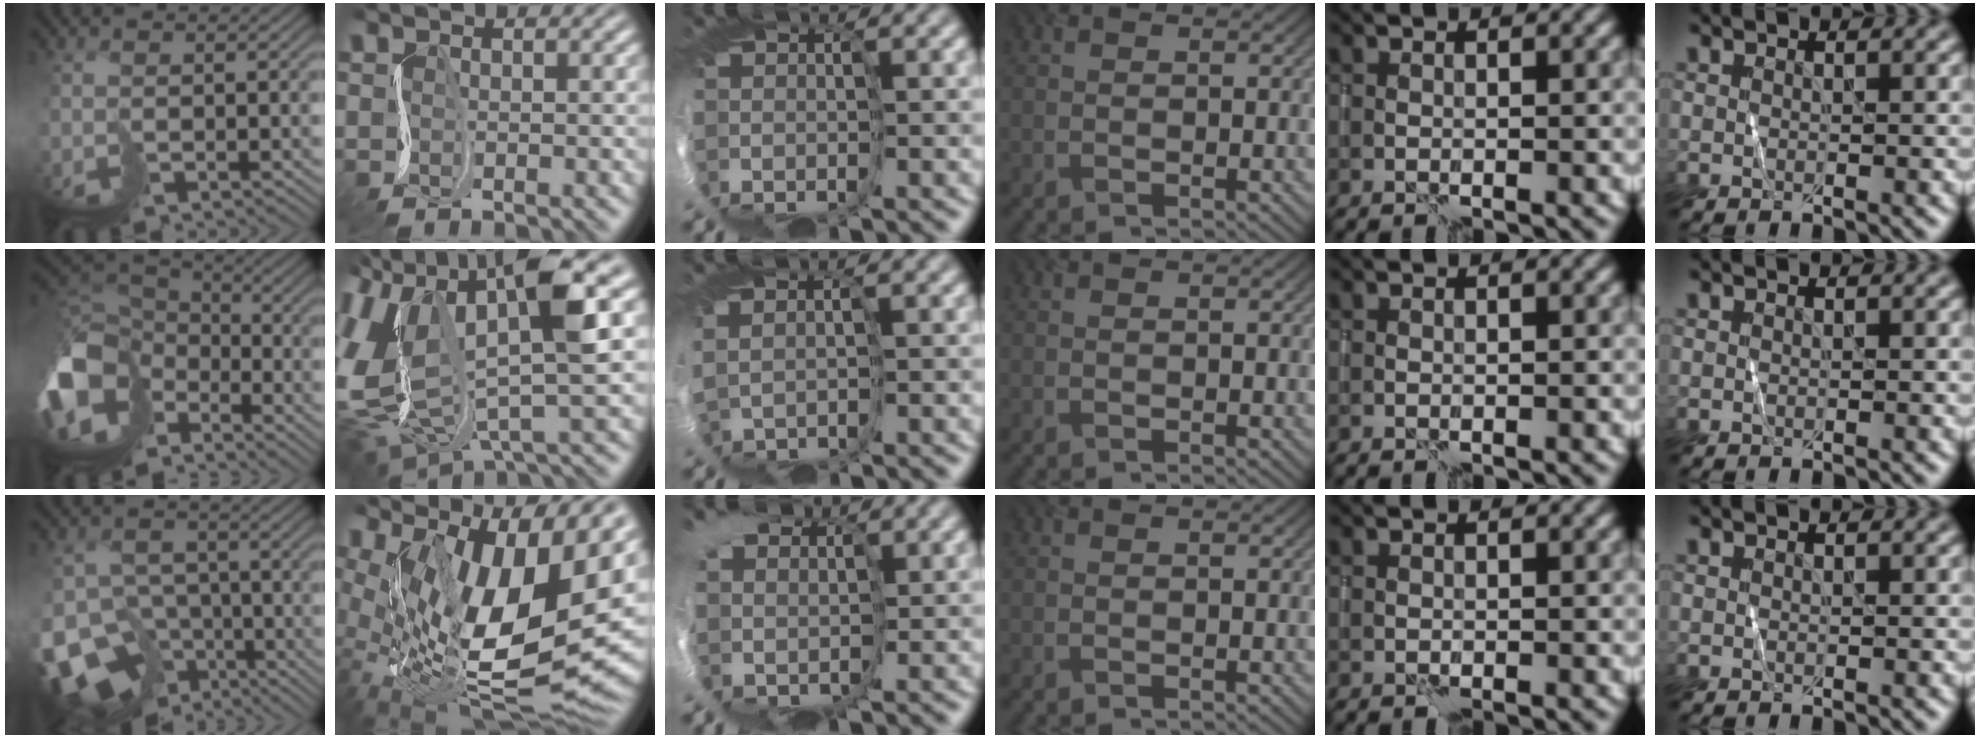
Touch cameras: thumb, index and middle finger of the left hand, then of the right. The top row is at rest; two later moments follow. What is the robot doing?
{"motion": "cut", "object": "tissue"}